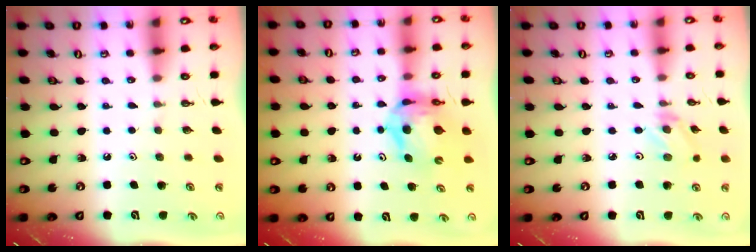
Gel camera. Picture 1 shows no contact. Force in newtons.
{"total": 9.7, "press": 9.6, "slide": 1.2}
{"total": 2.0, "press": 1.9, "slide": 0.3}